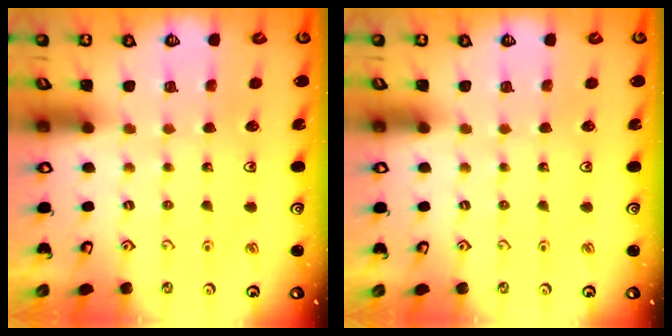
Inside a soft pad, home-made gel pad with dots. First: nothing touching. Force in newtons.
{"total": 0.0}